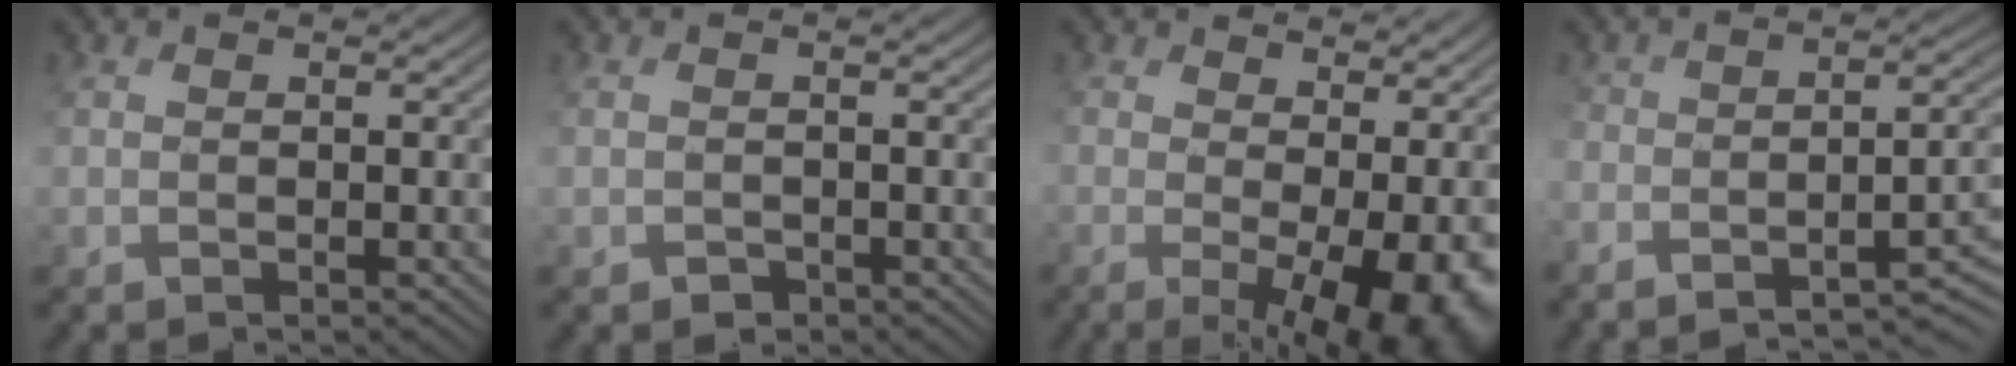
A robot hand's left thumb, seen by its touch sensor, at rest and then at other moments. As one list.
[{"total": 1.2, "force": [-0.7, 0.8, 0.3], "torque": [-0.006, -0.004, -0.014]}, {"total": 10.4, "force": [-0.2, 4.4, 9.5], "torque": [-0.154, -0.018, 0.005]}, {"total": 7.3, "force": [-5.6, 2.0, 4.3], "torque": [-0.063, -0.011, -0.089]}]